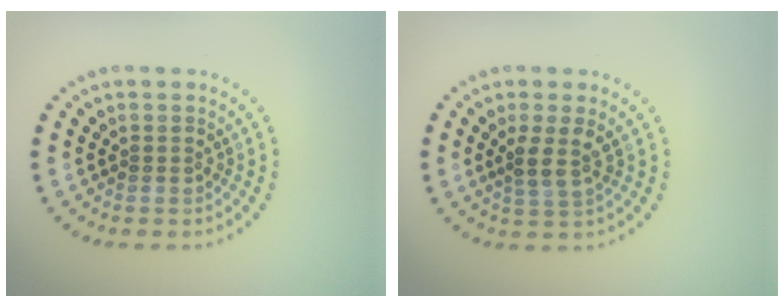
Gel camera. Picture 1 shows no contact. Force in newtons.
{"total": 2.2, "press": 1.7, "slide": 1.4}